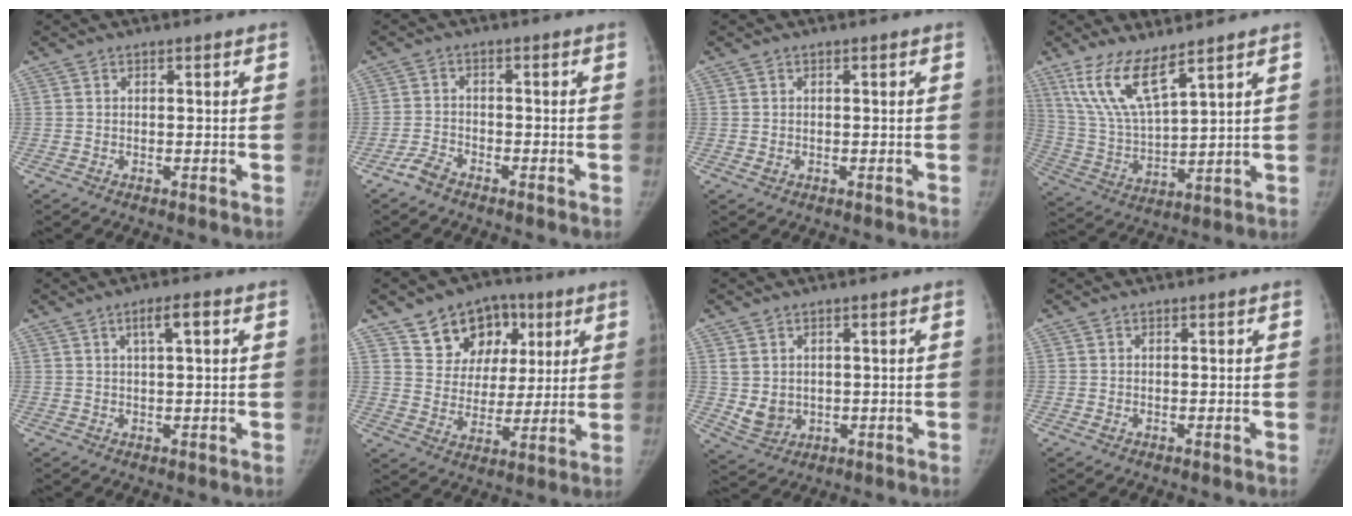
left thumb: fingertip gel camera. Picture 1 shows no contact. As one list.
[{"total": 3.2, "force": [-2.7, 1.2, 1.2], "torque": [-0.028, 0.012, -0.054]}, {"total": 0.9, "force": [-0.3, 0.7, 0.4], "torque": [-0.008, 0.003, -0.002]}, {"total": 11.3, "force": [7.5, 2.7, 7.9], "torque": [-0.157, -0.040, 0.168]}, {"total": 3.6, "force": [1.4, 0.8, 3.2], "torque": [-0.054, 0.004, 0.023]}, {"total": 13.8, "force": [7.0, 10.6, 5.5], "torque": [-0.040, -0.013, 0.116]}, {"total": 5.0, "force": [0.3, 4.3, 2.6], "torque": [-0.035, -0.005, 0.024]}, {"total": 0.6, "force": [-0.3, 0.5, 0.3], "torque": [-0.007, 0.003, -0.004]}]